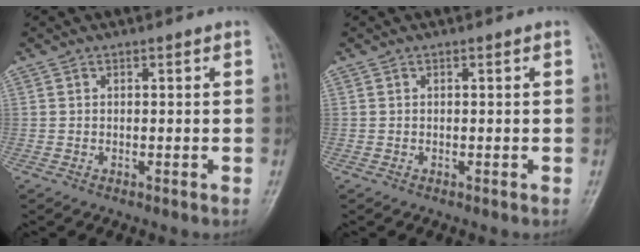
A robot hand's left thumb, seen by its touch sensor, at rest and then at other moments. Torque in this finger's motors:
{"motor_torque": [0.00, 0.00, -0.02, 0.00, 0.00]}